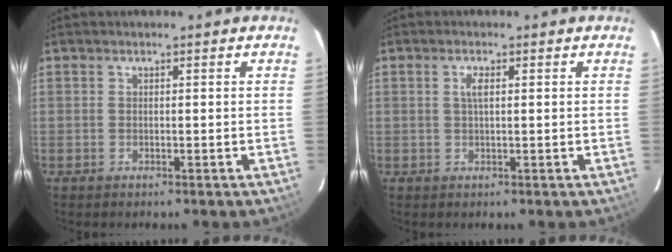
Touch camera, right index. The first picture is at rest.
{"total": 1.8, "force": [0.5, 0.5, 1.6], "torque": [-0.032, 0.003, 0.009]}